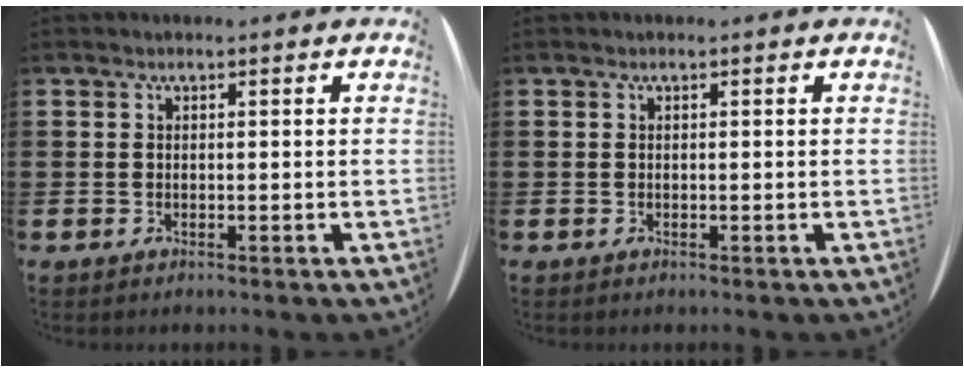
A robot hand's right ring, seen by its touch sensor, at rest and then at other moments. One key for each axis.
{"total": 0.0}